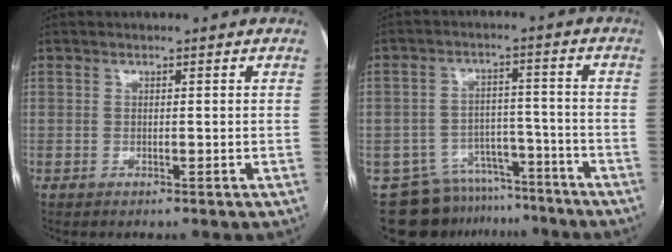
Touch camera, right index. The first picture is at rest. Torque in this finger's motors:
{"motor_torque": [-0.53, -0.28, -1.05, -0.21]}